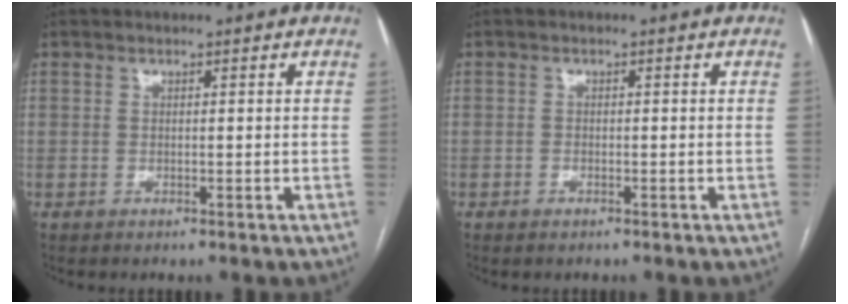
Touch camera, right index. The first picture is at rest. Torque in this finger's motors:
{"motor_torque": [0.03, 0.08, -0.03, -0.01]}